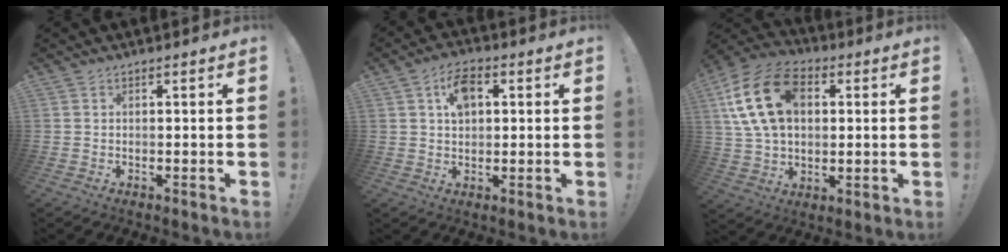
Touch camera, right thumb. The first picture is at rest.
{"total": 7.4, "force": [2.2, 4.8, 5.2], "torque": [-0.085, 0.010, 0.042]}
{"total": 19.8, "force": [5.5, 13.5, 13.5], "torque": [-0.239, -0.004, 0.101]}